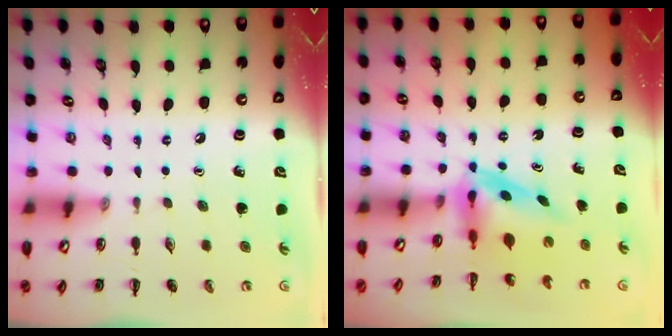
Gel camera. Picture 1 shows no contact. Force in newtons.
{"total": 6.0, "press": 5.9, "slide": 1.1}